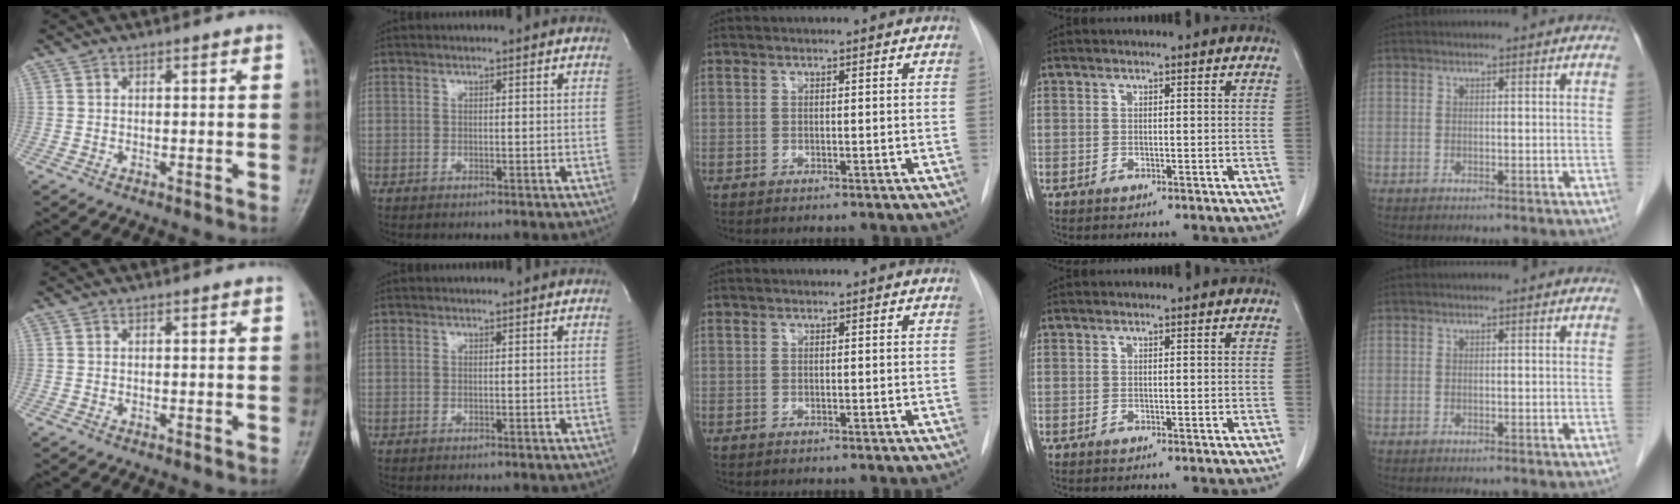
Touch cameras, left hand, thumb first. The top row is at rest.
{}